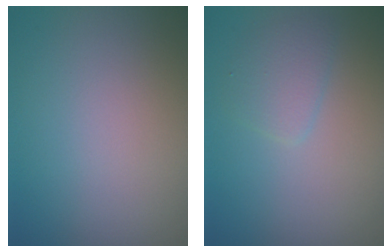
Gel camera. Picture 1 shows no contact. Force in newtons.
{"total": 1.9, "press": 1.9, "slide": 0.0}